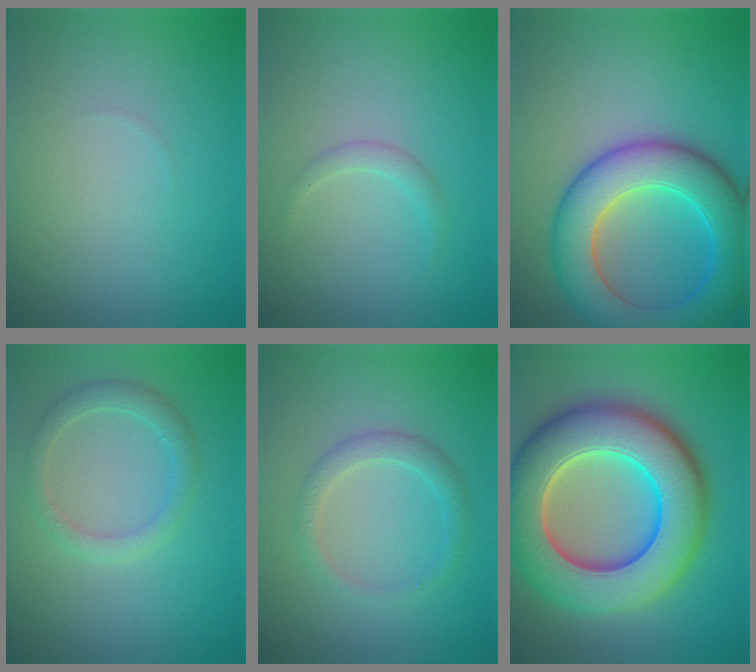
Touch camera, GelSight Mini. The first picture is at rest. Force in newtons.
{"total": 1.1, "press": 1.1, "slide": 0.0}
{"total": 9.3, "press": 9.3, "slide": 0.0}
{"total": 2.2, "press": 2.2, "slide": 0.1}
{"total": 2.1, "press": 2.1, "slide": 0.1}
{"total": 13.0, "press": 13.0, "slide": 0.5}